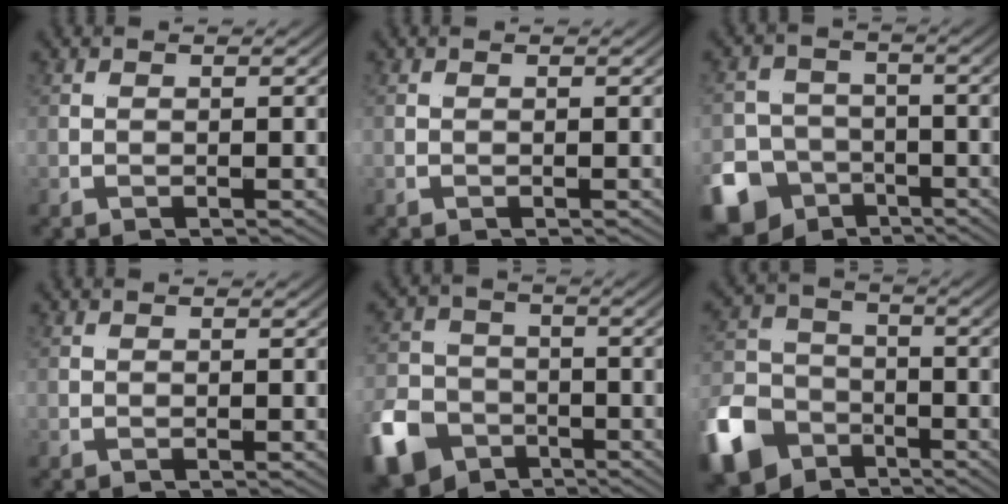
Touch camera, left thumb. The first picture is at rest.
{"total": 0.0}
{"total": 14.4, "force": [-4.7, 12.2, 6.0], "torque": [-0.128, -0.054, -0.079]}
{"total": 0.0}
{"total": 10.9, "force": [-3.6, 8.6, 5.7], "torque": [-0.123, -0.037, -0.058]}
{"total": 10.4, "force": [-3.3, 7.6, 6.3], "torque": [-0.144, -0.031, -0.055]}